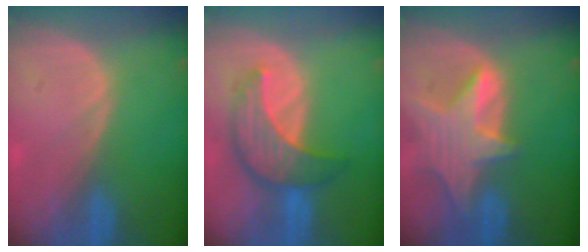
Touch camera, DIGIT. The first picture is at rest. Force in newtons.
{"total": 7.9, "press": 7.6, "slide": 2.2}
{"total": 8.4, "press": 7.5, "slide": 3.7}